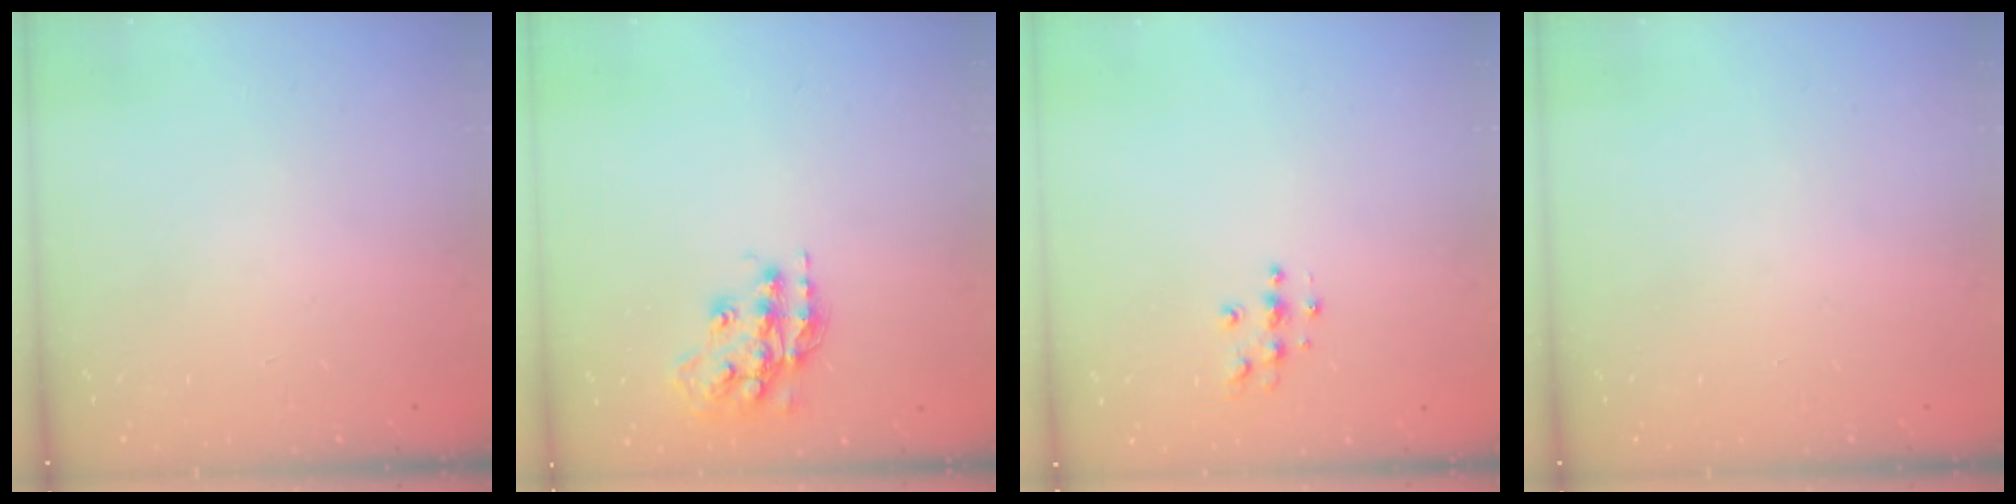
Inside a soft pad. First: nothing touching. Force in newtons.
{"total": 16.0, "press": 16.0, "slide": 1.2}
{"total": 5.1, "press": 5.1, "slide": 0.3}
{"total": 0.0}